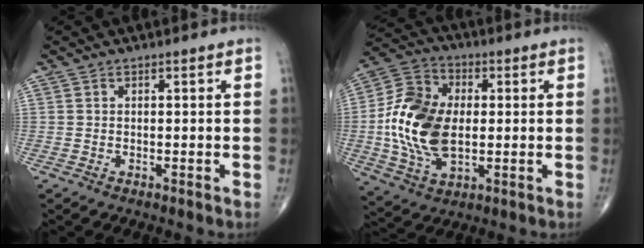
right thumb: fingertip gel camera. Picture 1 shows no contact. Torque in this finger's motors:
{"motor_torque": [0.18, 0.22, 0.78, -0.76, 0.17]}